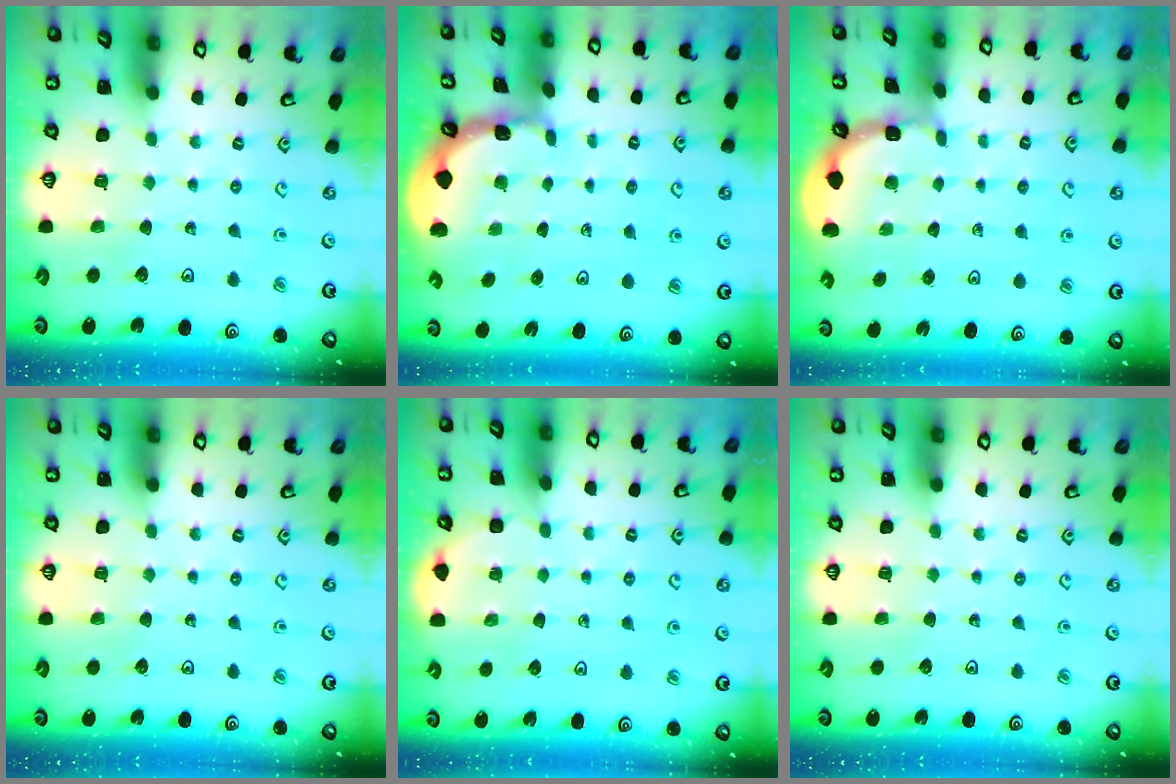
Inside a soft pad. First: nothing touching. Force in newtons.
{"total": 1.5, "press": 1.5, "slide": 0.2}
{"total": 1.1, "press": 1.1, "slide": 0.2}
{"total": 0.0}
{"total": 2.3, "press": 2.3, "slide": 0.2}
{"total": 0.0}